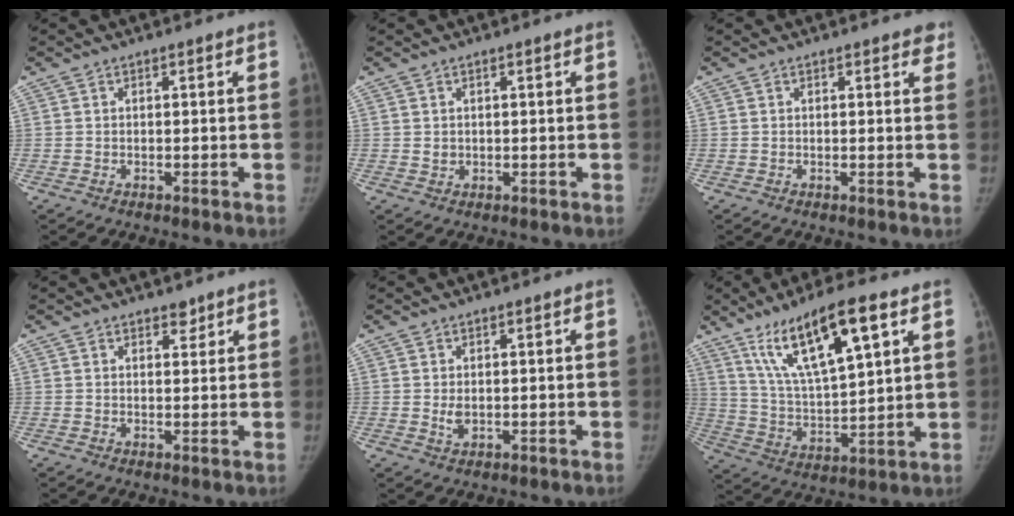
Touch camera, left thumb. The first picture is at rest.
{"total": 1.1, "force": [0.3, 1.0, 0.5], "torque": [-0.002, -0.002, 0.008]}
{"total": 2.1, "force": [1.5, 0.9, 1.2], "torque": [0.007, -0.002, 0.012]}
{"total": 2.0, "force": [1.6, 1.1, 0.7], "torque": [0.006, -0.010, 0.020]}
{"total": 2.0, "force": [0.1, 1.2, 1.5], "torque": [-0.026, -0.006, 0.006]}
{"total": 17.5, "force": [9.3, 4.8, 14.0], "torque": [-0.232, -0.030, 0.179]}